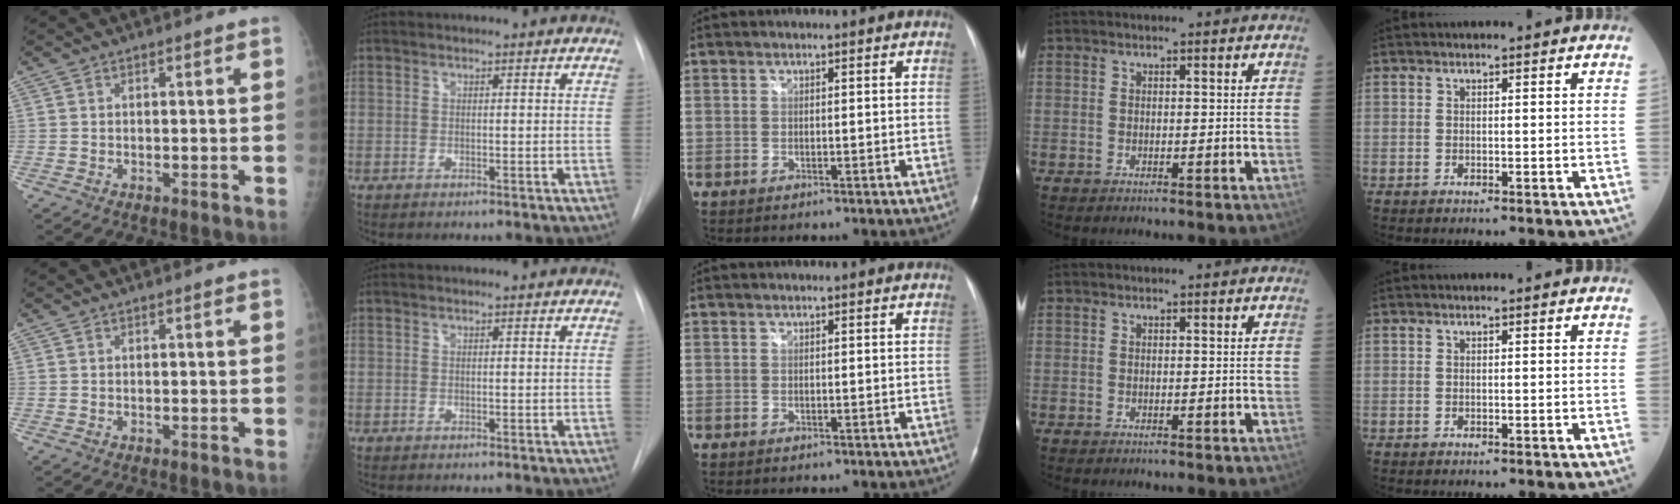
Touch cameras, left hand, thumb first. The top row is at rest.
{}